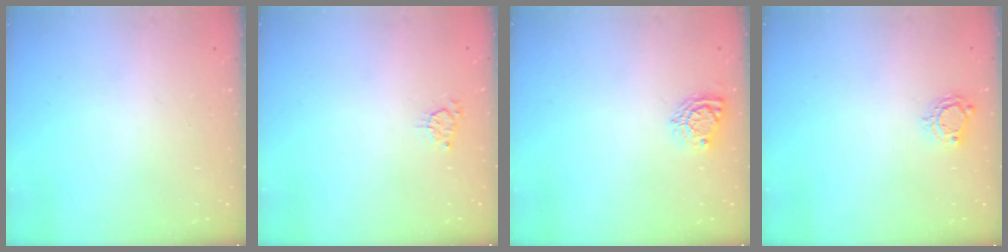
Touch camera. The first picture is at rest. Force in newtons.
{"total": 3.1, "press": 3.0, "slide": 0.5}
{"total": 6.5, "press": 6.5, "slide": 0.1}
{"total": 5.3, "press": 5.2, "slide": 0.5}